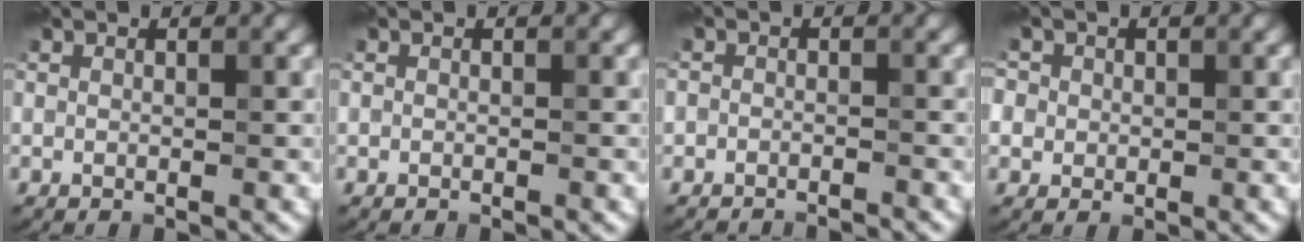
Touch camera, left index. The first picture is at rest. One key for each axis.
{"total": 0.0}
{"total": 3.0, "fx": -2.9, "fy": 0.9, "fz": 0.1, "tx": 0.012, "ty": 0.016, "tz": -0.041}
{"total": 5.6, "fx": 2.0, "fy": 4.7, "fz": 2.3, "tx": -0.036, "ty": 0.034, "tz": 0.003}